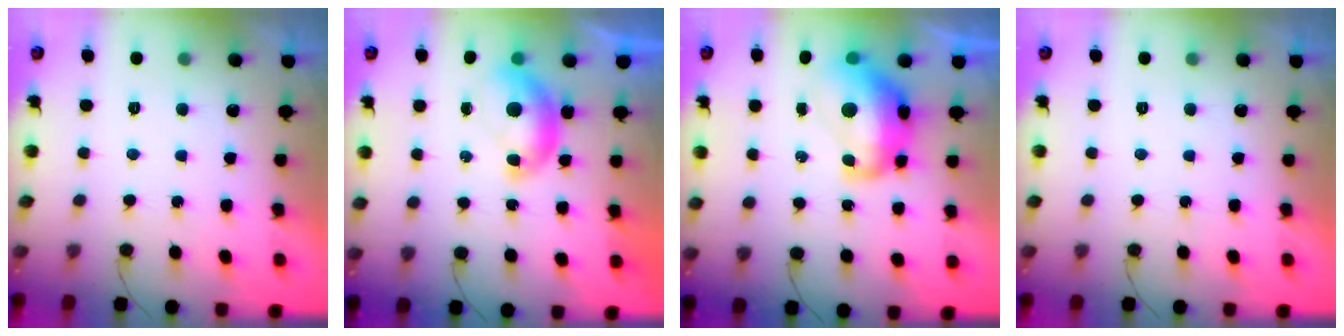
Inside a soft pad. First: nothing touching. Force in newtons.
{"total": 8.0, "press": 7.9, "slide": 1.3}
{"total": 14.6, "press": 14.6, "slide": 1.0}
{"total": 0.0}